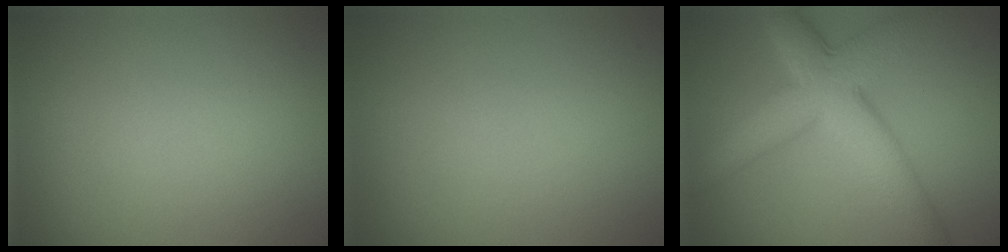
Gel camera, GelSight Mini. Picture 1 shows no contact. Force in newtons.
{"total": 0.0}
{"total": 7.7, "press": 7.7, "slide": 0.2}